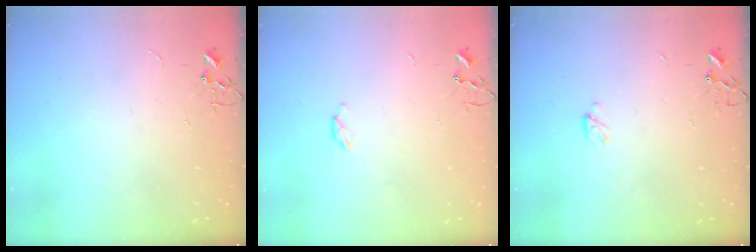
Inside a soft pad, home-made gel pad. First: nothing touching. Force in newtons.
{"total": 2.8, "press": 2.7, "slide": 0.5}
{"total": 3.0, "press": 3.0, "slide": 0.3}